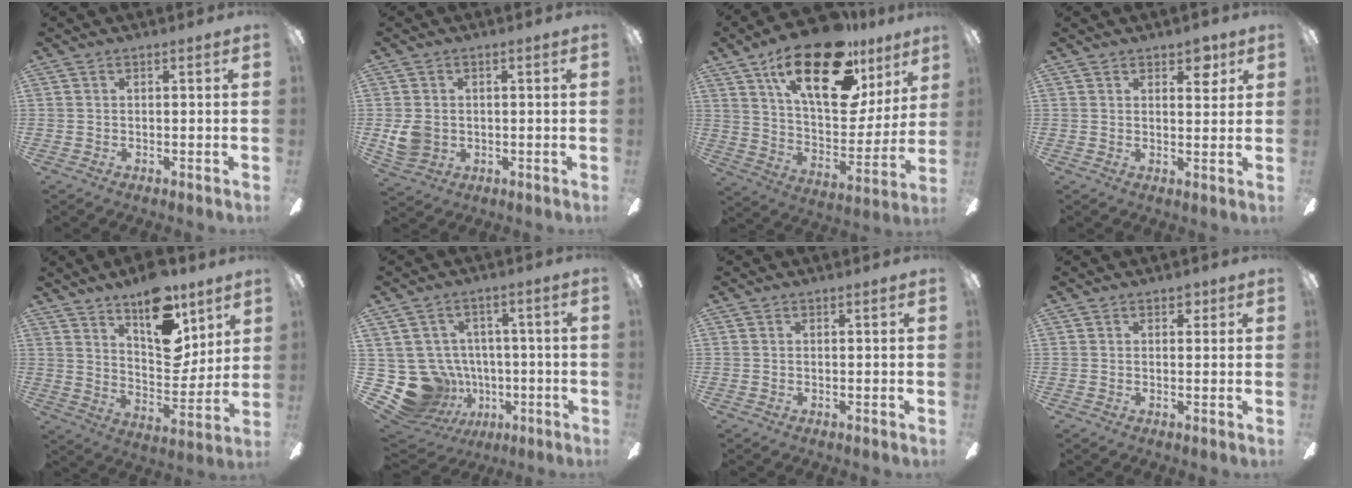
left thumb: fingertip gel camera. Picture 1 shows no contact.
{"total": 5.6, "force": [0.0, 4.9, 2.7], "torque": [-0.042, 0.007, 0.003]}
{"total": 26.5, "force": [15.7, 11.1, 18.2], "torque": [-0.282, -0.085, 0.271]}
{"total": 4.7, "force": [3.0, 2.3, 2.7], "torque": [-0.019, -0.011, 0.047]}
{"total": 18.2, "force": [11.8, 8.5, 11.0], "torque": [-0.158, -0.068, 0.203]}
{"total": 14.8, "force": [-3.1, 13.6, 5.1], "torque": [-0.141, 0.011, -0.027]}
{"total": 0.0}
{"total": 1.8, "force": [1.1, 1.2, 0.8], "torque": [-0.001, -0.002, 0.016]}